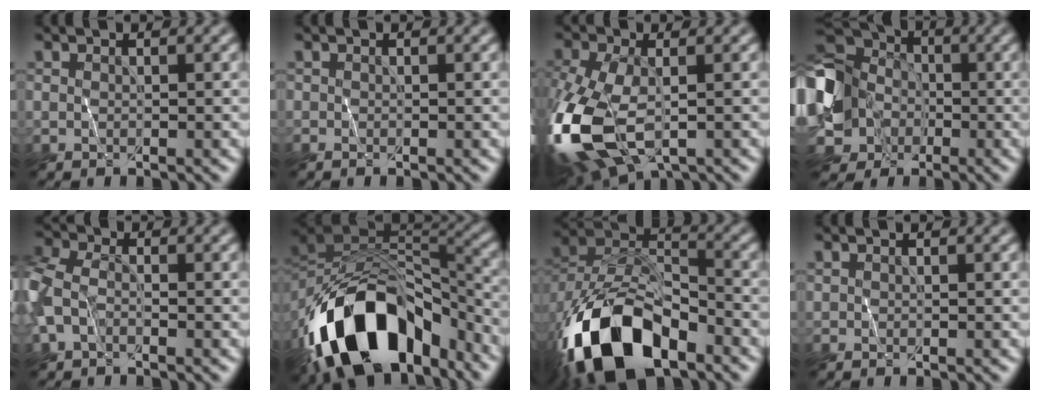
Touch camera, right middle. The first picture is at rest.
{"total": 0.0}
{"total": 13.5, "force": [-4.7, 7.1, 10.5], "torque": [-0.268, -0.039, -0.083]}
{"total": 15.4, "force": [-1.6, 13.0, 8.1], "torque": [-0.199, 0.004, -0.068]}
{"total": 4.7, "force": [-1.3, 3.2, 3.2], "torque": [-0.090, 0.004, -0.043]}
{"total": 15.7, "force": [-8.5, 8.9, 9.8], "torque": [-0.175, 0.007, -0.141]}
{"total": 13.5, "force": [-7.1, 7.4, 8.8], "torque": [-0.173, -0.010, -0.132]}
{"total": 0.0}